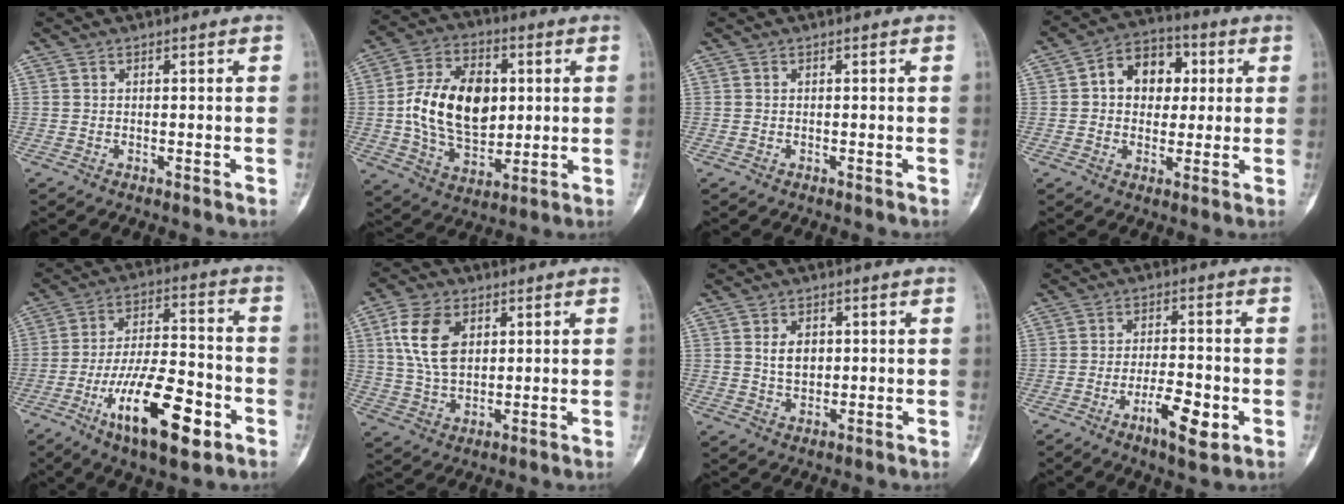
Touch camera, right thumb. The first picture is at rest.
{"total": 17.8, "force": [1.6, 11.6, 13.4], "torque": [-0.208, 0.002, 0.031]}
{"total": 0.0}
{"total": 10.9, "force": [2.1, 8.2, 6.9], "torque": [-0.062, 0.015, 0.026]}
{"total": 18.3, "force": [-8.0, 6.7, 15.0], "torque": [-0.242, 0.039, -0.128]}
{"total": 10.7, "force": [3.3, 7.0, 7.5], "torque": [-0.132, -0.004, 0.066]}
{"total": 4.6, "force": [1.0, 3.2, 3.1], "torque": [-0.040, -0.005, 0.022]}
{"total": 7.9, "force": [-3.2, 2.7, 6.7], "torque": [-0.105, 0.012, -0.051]}